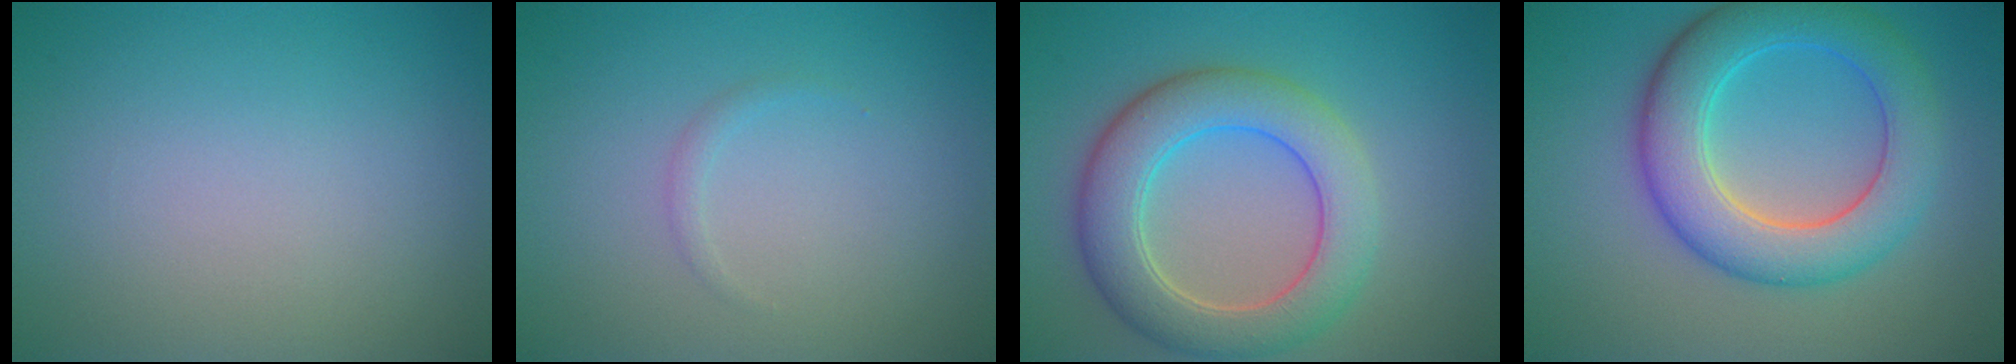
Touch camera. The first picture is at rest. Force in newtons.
{"total": 0.6, "press": 0.6, "slide": 0.1}
{"total": 6.7, "press": 6.7, "slide": 0.2}
{"total": 7.5, "press": 7.5, "slide": 0.3}